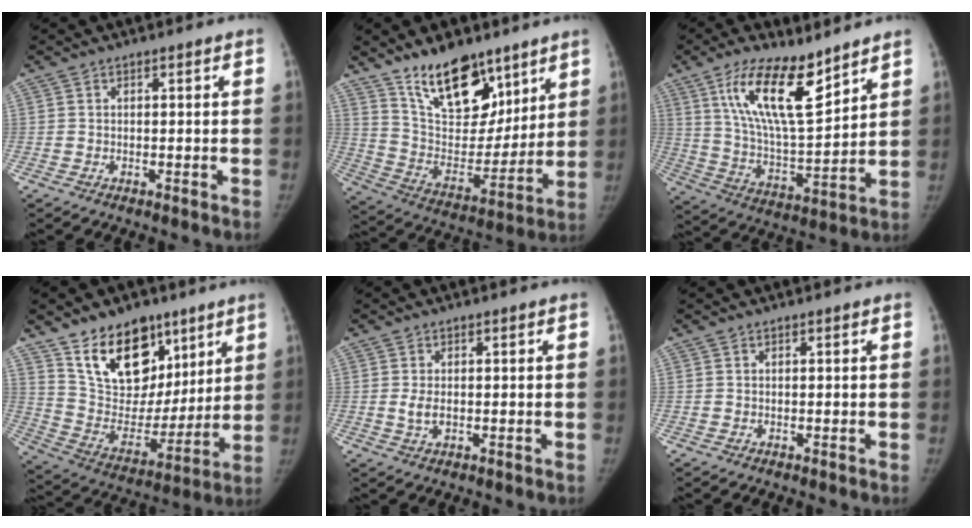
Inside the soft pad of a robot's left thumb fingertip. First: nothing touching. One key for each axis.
{"total": 19.2, "fx": 13.0, "fy": 9.9, "fz": 10.1, "tx": -0.108, "ty": -0.082, "tz": 0.231}
{"total": 17.0, "fx": 10.3, "fy": 5.6, "fz": 12.4, "tx": -0.195, "ty": -0.060, "tz": 0.201}
{"total": 19.7, "fx": 12.0, "fy": 12.2, "fz": 9.6, "tx": -0.106, "ty": -0.066, "tz": 0.219}
{"total": 2.5, "fx": 0.0, "fy": 1.5, "fz": 2.0, "tx": -0.041, "ty": -0.006, "tz": 0.003}
{"total": 0.0}